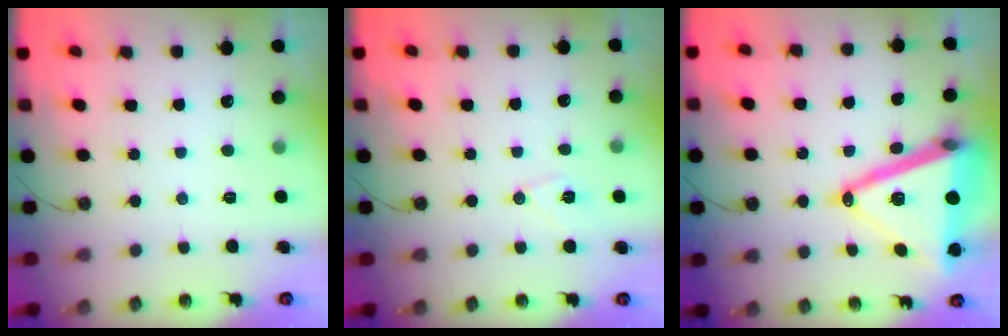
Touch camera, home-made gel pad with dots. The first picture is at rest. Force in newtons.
{"total": 6.9, "press": 6.0, "slide": 3.5}
{"total": 23.9, "press": 23.6, "slide": 3.7}